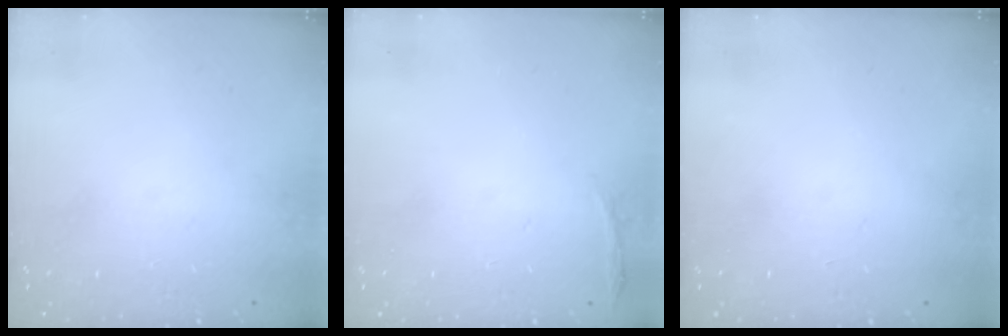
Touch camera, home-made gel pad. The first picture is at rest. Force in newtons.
{"total": 3.0, "press": 1.9, "slide": 2.3}
{"total": 0.0}